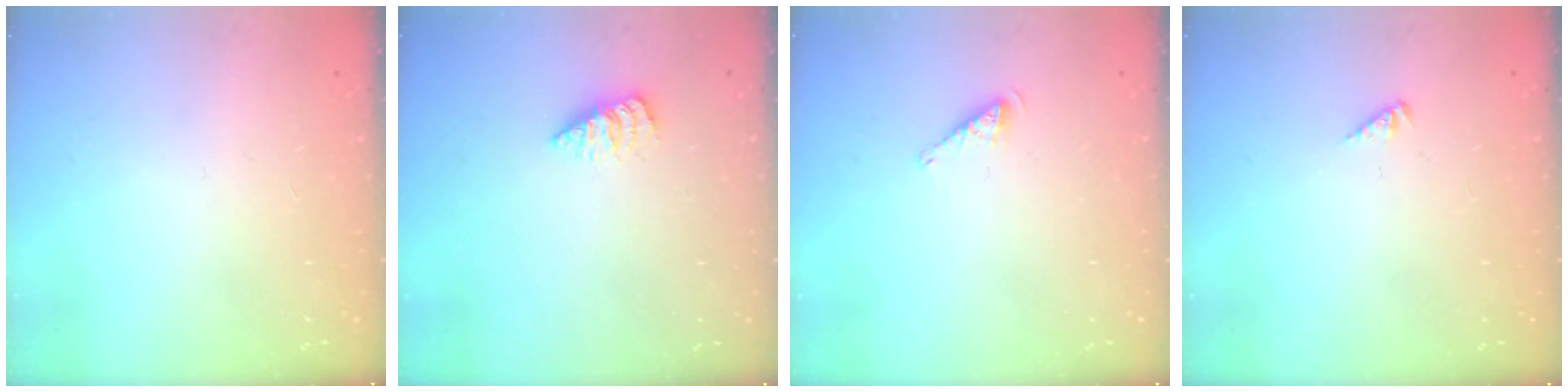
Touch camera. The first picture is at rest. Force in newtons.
{"total": 2.8, "press": 2.7, "slide": 0.3}
{"total": 4.0, "press": 3.9, "slide": 0.4}
{"total": 0.7, "press": 0.7, "slide": 0.3}